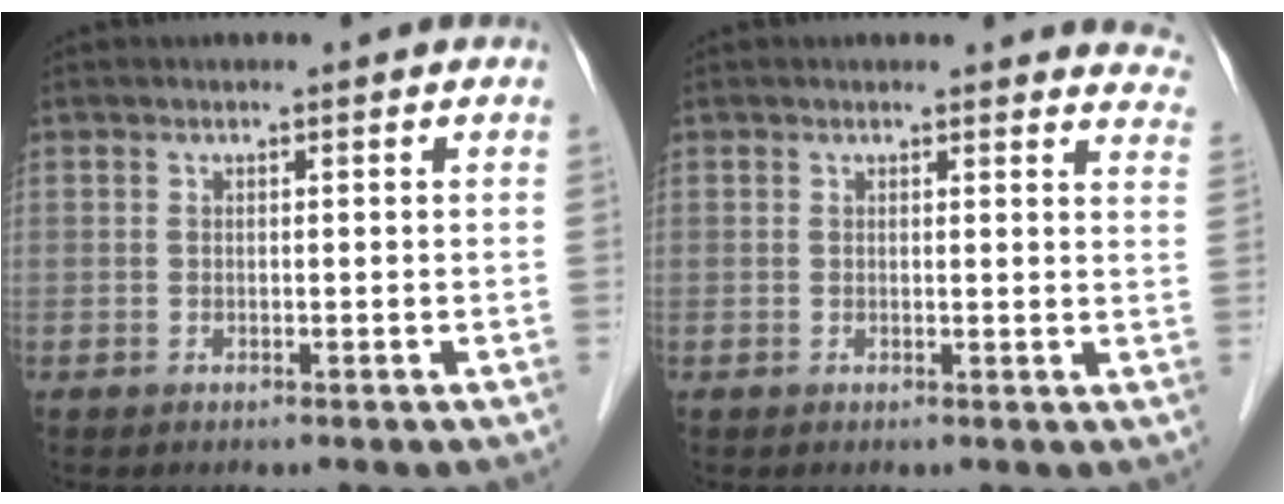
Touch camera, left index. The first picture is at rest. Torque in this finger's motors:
{"motor_torque": [0.38, -0.30, 0.03, -0.01]}